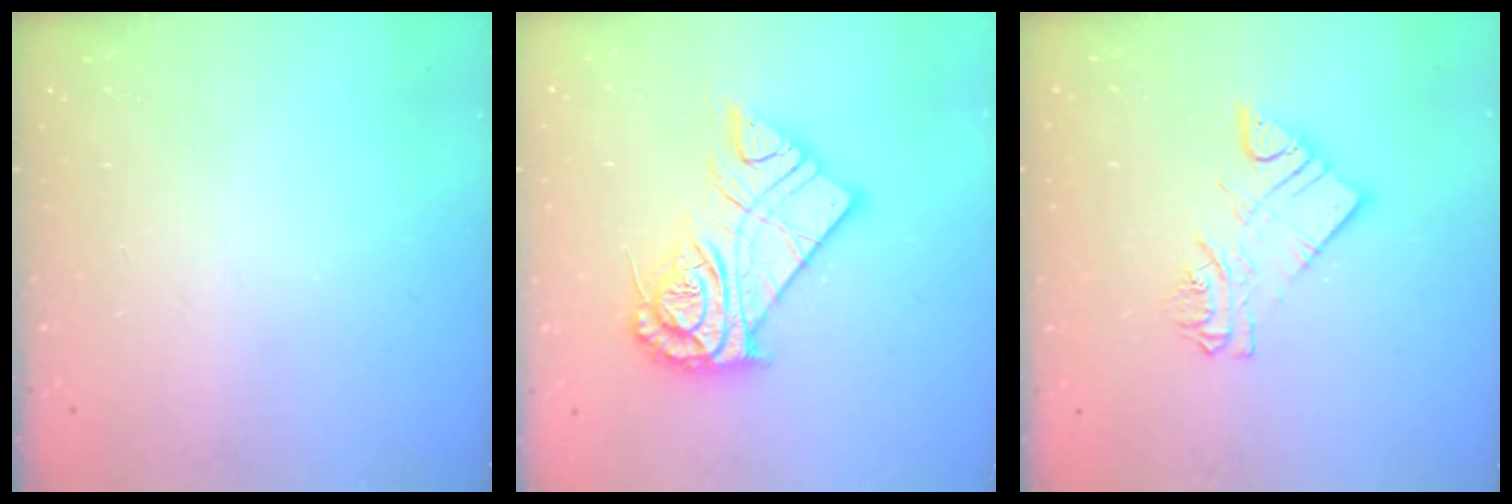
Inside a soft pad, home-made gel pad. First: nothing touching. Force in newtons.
{"total": 15.9, "press": 15.9, "slide": 1.3}
{"total": 8.0, "press": 8.0, "slide": 0.4}